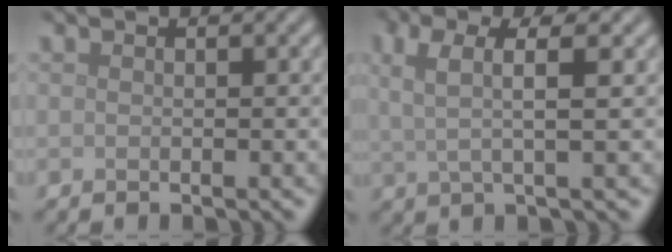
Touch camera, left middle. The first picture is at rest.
{"total": 3.6, "force": [1.1, 0.8, 3.3], "torque": [-0.067, 0.002, 0.021]}